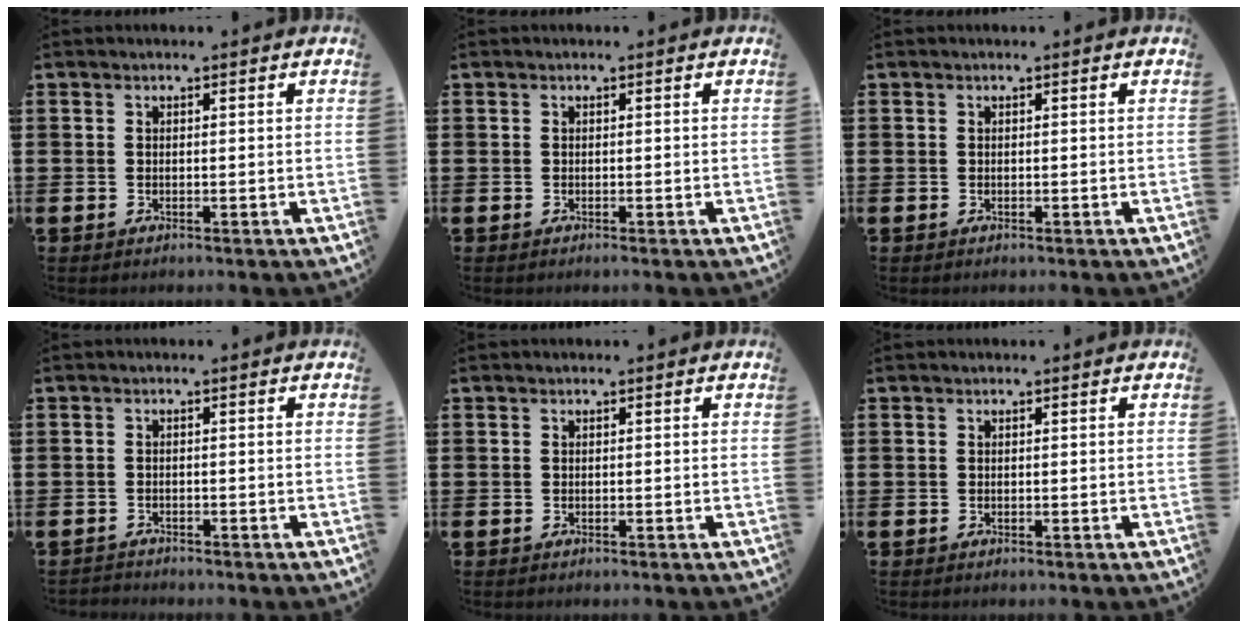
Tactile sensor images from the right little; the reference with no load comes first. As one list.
[{"total": 0.0}, {"total": 0.0}, {"total": 0.8, "force": [-0.8, 0.1, -0.1], "torque": [0.000, 0.000, -0.018]}, {"total": 0.0}, {"total": 0.0}]